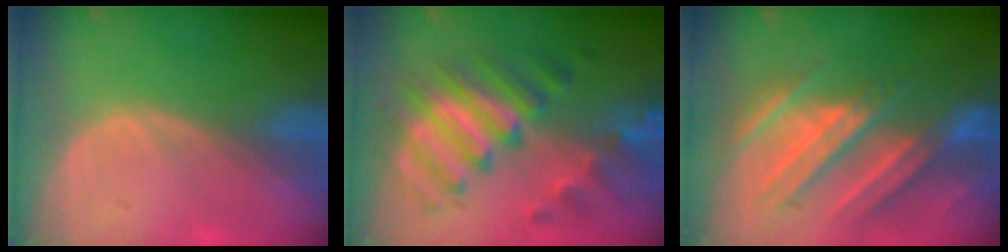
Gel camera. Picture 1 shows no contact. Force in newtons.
{"total": 9.3, "press": 9.3, "slide": 0.6}
{"total": 10.5, "press": 9.6, "slide": 4.2}